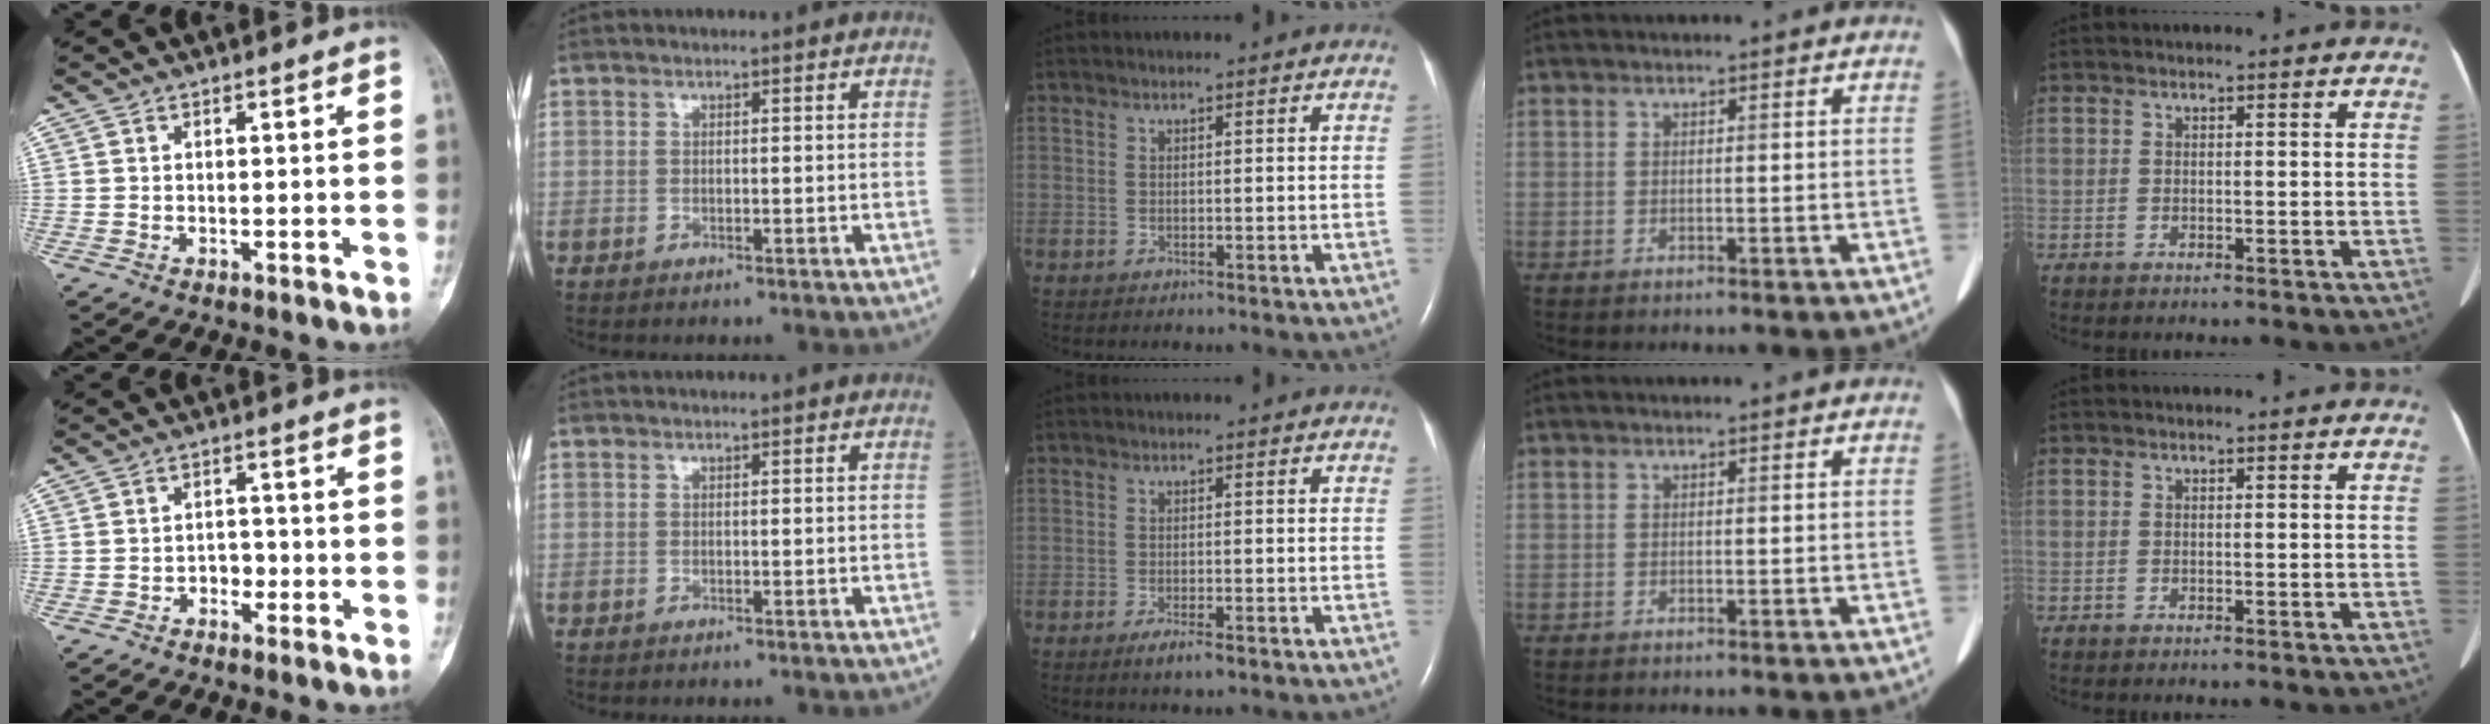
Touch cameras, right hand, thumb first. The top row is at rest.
{"thumb": {"total": 2.4, "force": [-1.1, 1.8, 1.2], "torque": [-0.003, 0.013, -0.020]}, "middle": {"total": 2.5, "force": [-1.6, 0.4, 1.9], "torque": [-0.038, -0.004, -0.027]}}